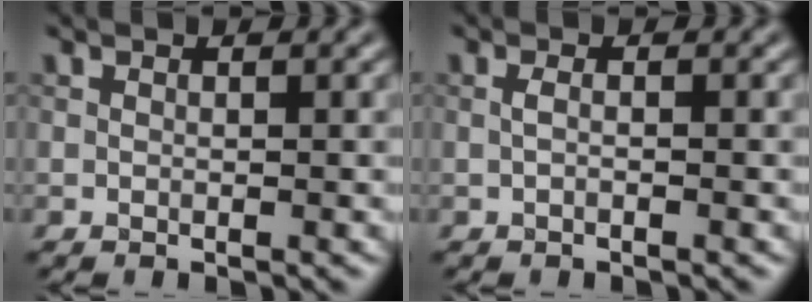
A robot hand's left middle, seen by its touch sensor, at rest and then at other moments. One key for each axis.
{"total": 0.7, "fx": -0.3, "fy": 0.1, "fz": 0.6, "tx": -0.014, "ty": 0.000, "tz": -0.007}